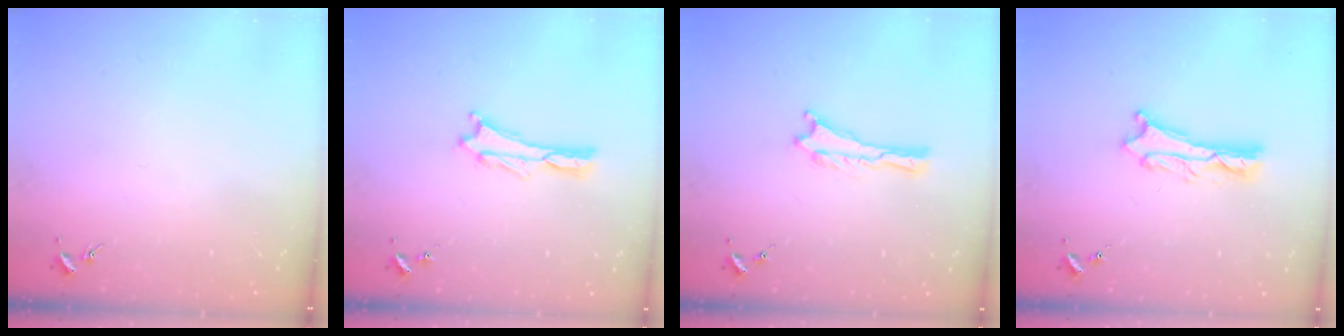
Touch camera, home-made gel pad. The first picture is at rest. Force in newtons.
{"total": 0.5, "press": 0.5, "slide": 0.2}
{"total": 0.0}
{"total": 2.0, "press": 2.0, "slide": 0.2}